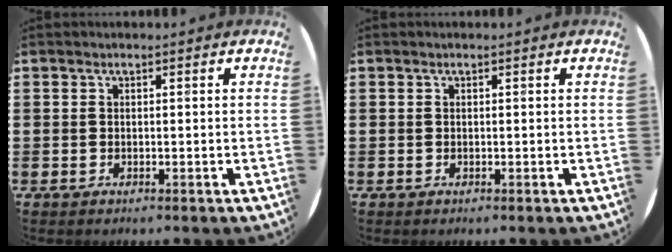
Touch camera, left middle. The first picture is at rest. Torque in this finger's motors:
{"motor_torque": [-0.02, -0.02, 0.00, 0.01]}